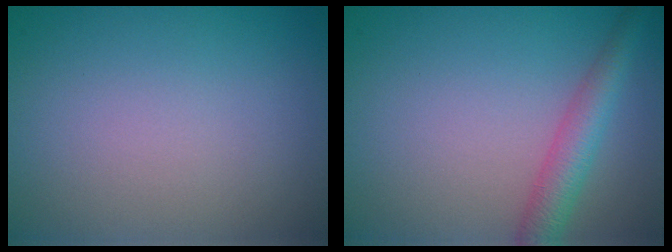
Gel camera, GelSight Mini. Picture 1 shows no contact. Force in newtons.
{"total": 3.4, "press": 3.4, "slide": 0.2}